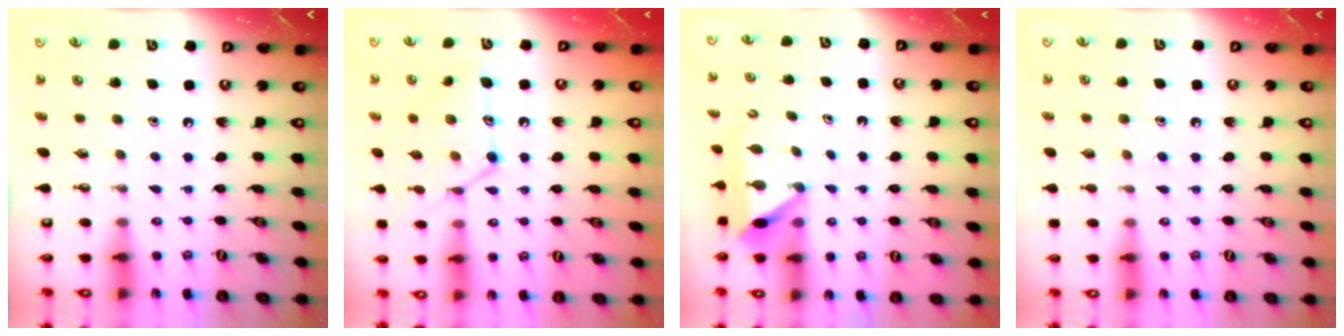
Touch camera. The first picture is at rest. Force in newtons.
{"total": 13.5, "press": 13.5, "slide": 0.8}
{"total": 6.1, "press": 6.1, "slide": 0.7}
{"total": 7.3, "press": 7.3, "slide": 0.7}